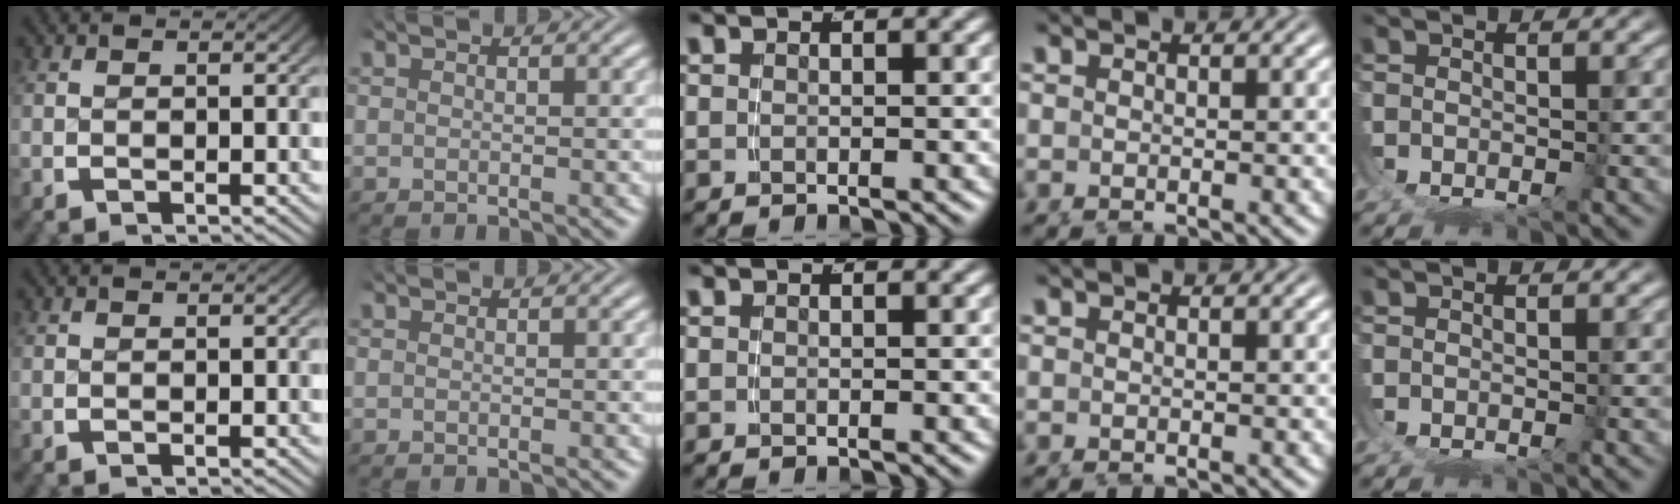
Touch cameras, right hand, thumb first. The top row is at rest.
{}